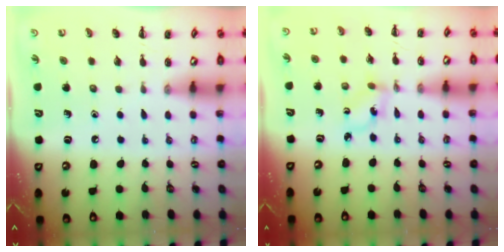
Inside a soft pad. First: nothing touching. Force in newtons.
{"total": 1.5, "press": 1.4, "slide": 0.4}